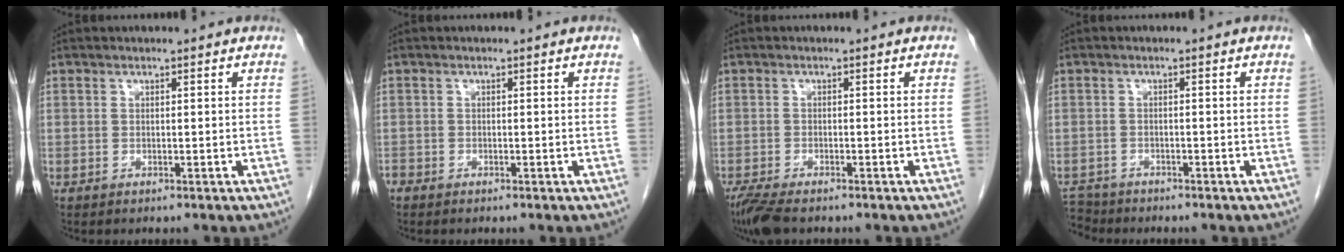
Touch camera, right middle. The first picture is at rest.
{"total": 1.2, "force": [-1.0, 0.5, 0.2], "torque": [-0.007, -0.001, -0.020]}
{"total": 4.5, "force": [-3.6, 0.9, 2.5], "torque": [-0.057, -0.016, -0.065]}
{"total": 4.0, "force": [-3.8, 1.2, -0.3], "torque": [0.007, -0.009, -0.071]}